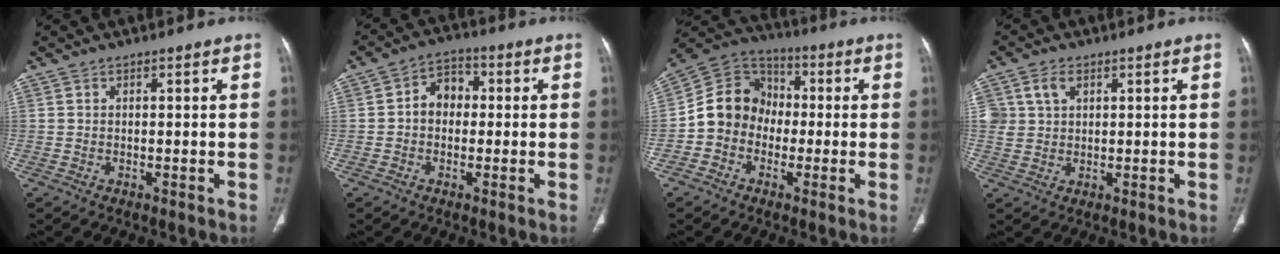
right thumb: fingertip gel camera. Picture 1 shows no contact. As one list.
[{"total": 5.9, "force": [0.0, 4.6, 3.7], "torque": [-0.036, 0.021, -0.012]}, {"total": 10.7, "force": [-1.9, 9.5, 4.7], "torque": [-0.059, 0.039, -0.049]}, {"total": 4.7, "force": [1.9, 3.3, 2.7], "torque": [-0.047, 0.003, 0.044]}]